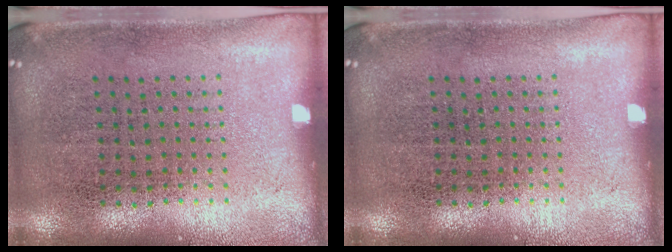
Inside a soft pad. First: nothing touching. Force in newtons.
{"total": 0.0}